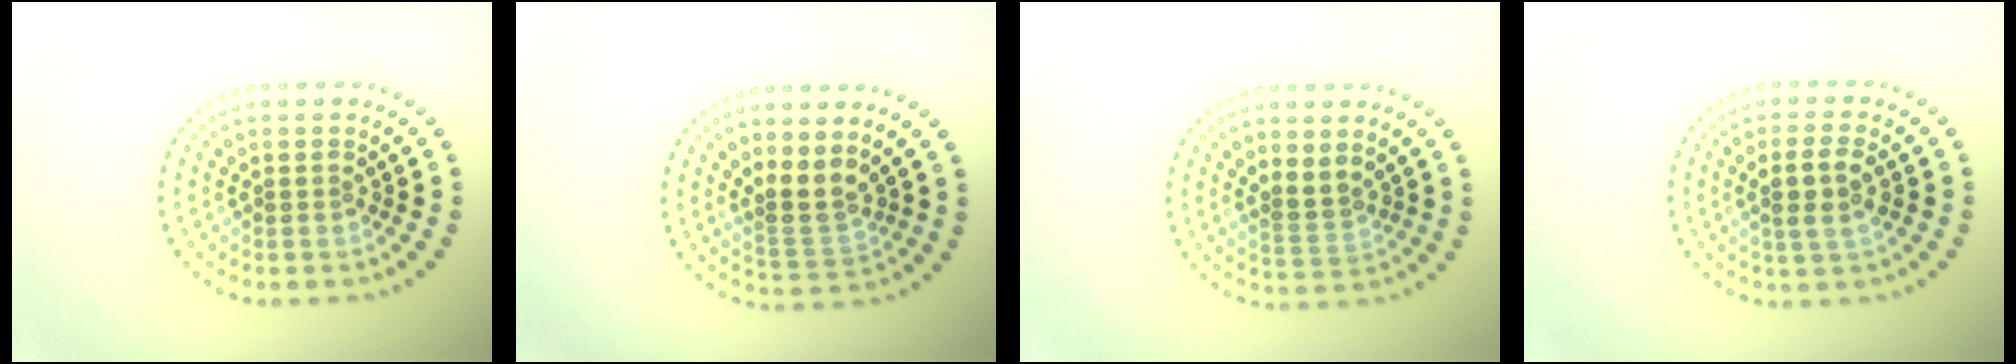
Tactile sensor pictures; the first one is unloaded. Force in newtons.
{"total": 2.6, "press": 1.8, "slide": 1.8}
{"total": 1.9, "press": 1.6, "slide": 1.0}
{"total": 2.7, "press": 2.5, "slide": 0.9}